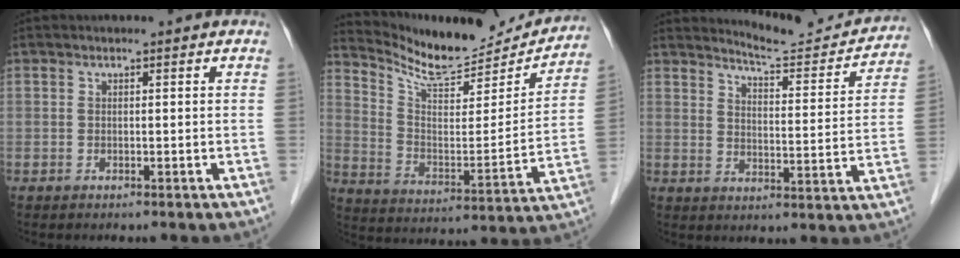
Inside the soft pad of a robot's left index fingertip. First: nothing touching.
{"total": 17.1, "force": [16.4, 2.7, 4.2], "torque": [-0.076, -0.047, 0.247]}
{"total": 11.1, "force": [11.0, 0.3, 1.3], "torque": [-0.018, -0.036, 0.140]}